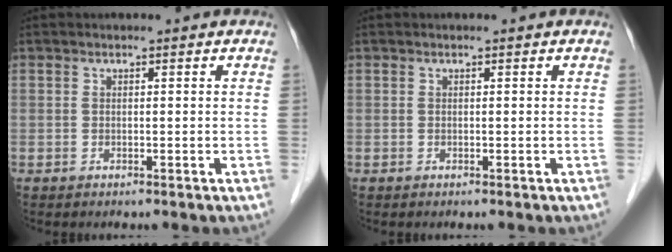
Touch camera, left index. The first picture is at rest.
{"total": 0.0}